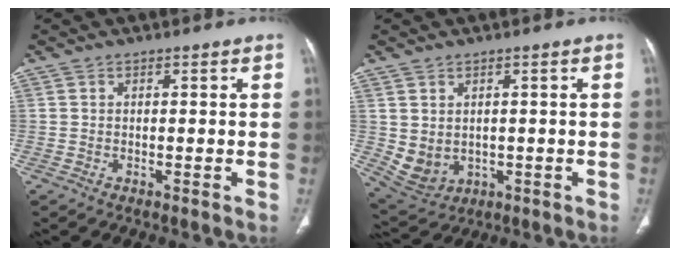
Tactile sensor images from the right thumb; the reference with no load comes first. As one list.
[{"total": 6.2, "force": [0.1, 5.0, 3.7], "torque": [-0.063, -0.004, 0.028]}]